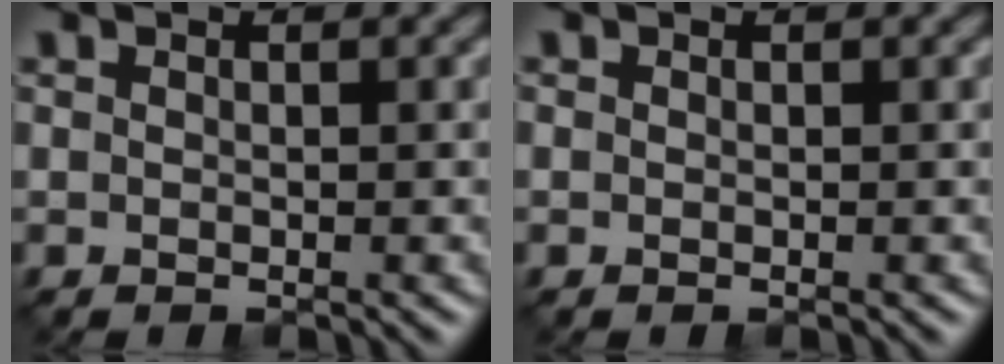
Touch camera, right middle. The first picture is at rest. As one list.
[{"total": 0.7, "force": [-0.4, -0.3, -0.5], "torque": [0.007, -0.001, -0.003]}]